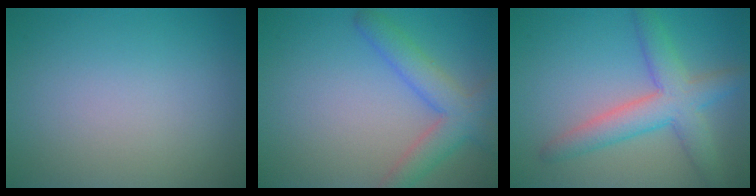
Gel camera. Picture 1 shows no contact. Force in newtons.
{"total": 4.3, "press": 4.3, "slide": 0.3}
{"total": 5.2, "press": 5.2, "slide": 0.2}